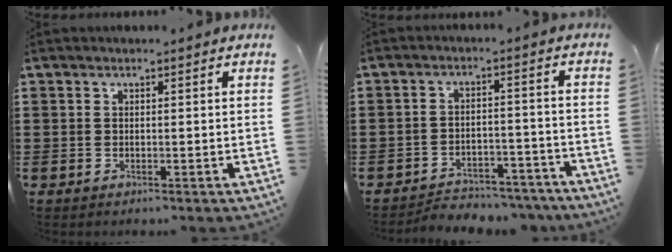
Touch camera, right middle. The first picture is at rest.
{"total": 4.1, "force": [-4.0, 0.6, 0.3], "torque": [-0.011, 0.005, -0.084]}